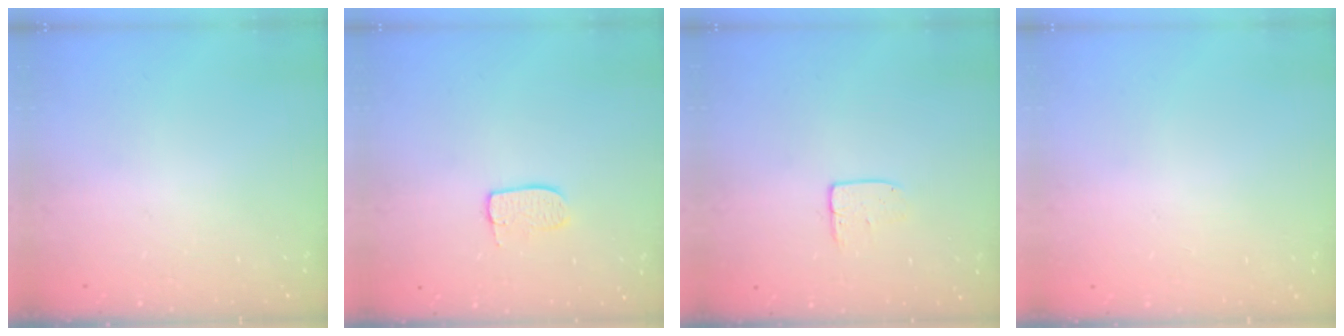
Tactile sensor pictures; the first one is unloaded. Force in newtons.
{"total": 7.1, "press": 7.0, "slide": 0.4}
{"total": 5.4, "press": 5.4, "slide": 0.4}
{"total": 0.0}